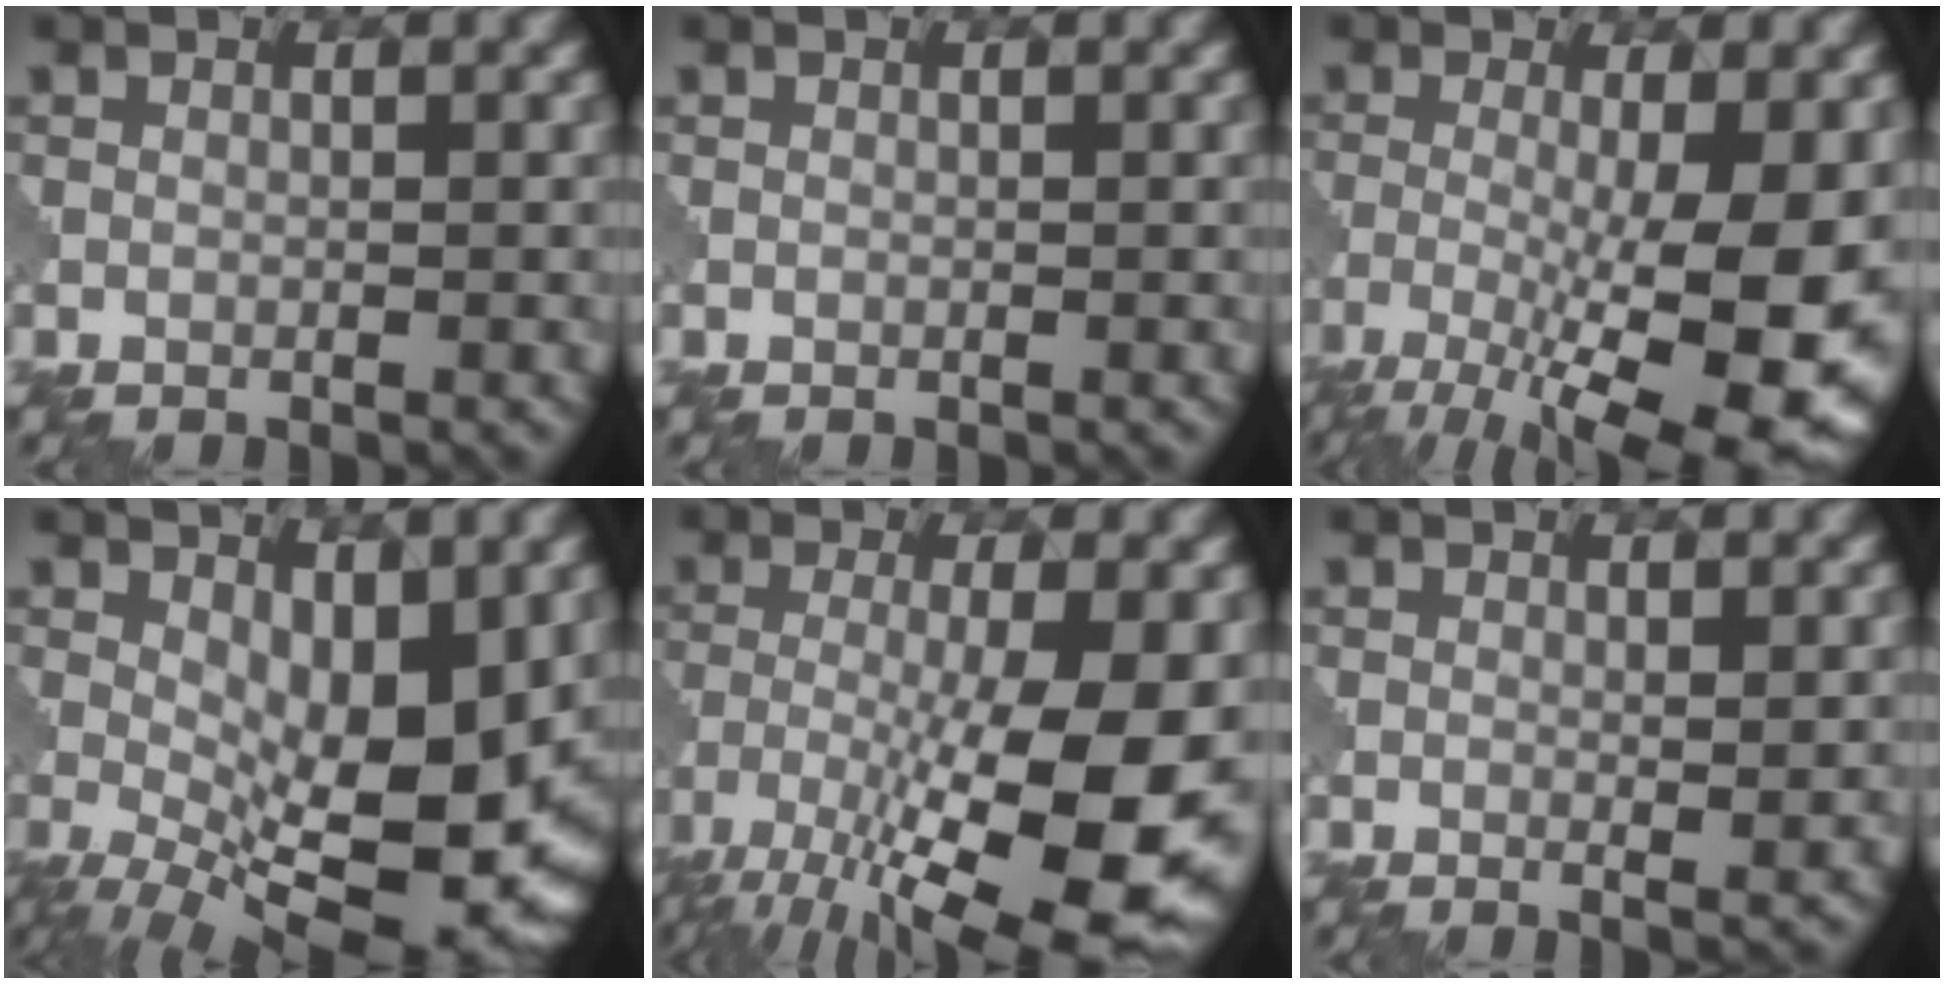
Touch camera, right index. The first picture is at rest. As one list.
[{"total": 0.0}, {"total": 13.4, "force": [-4.0, 4.2, 12.1], "torque": [-0.188, -0.019, -0.058]}, {"total": 12.5, "force": [0.1, 5.5, 11.2], "torque": [-0.157, -0.018, 0.006]}, {"total": 13.9, "force": [-6.2, 3.8, 11.9], "torque": [-0.218, -0.023, -0.098]}, {"total": 1.1, "force": [0.0, 0.1, 1.1], "torque": [-0.018, -0.004, -0.002]}]